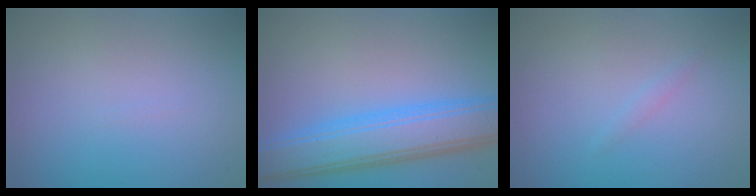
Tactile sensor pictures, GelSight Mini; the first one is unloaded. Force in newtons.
{"total": 7.4, "press": 7.4, "slide": 0.2}
{"total": 0.6, "press": 0.6, "slide": 0.0}